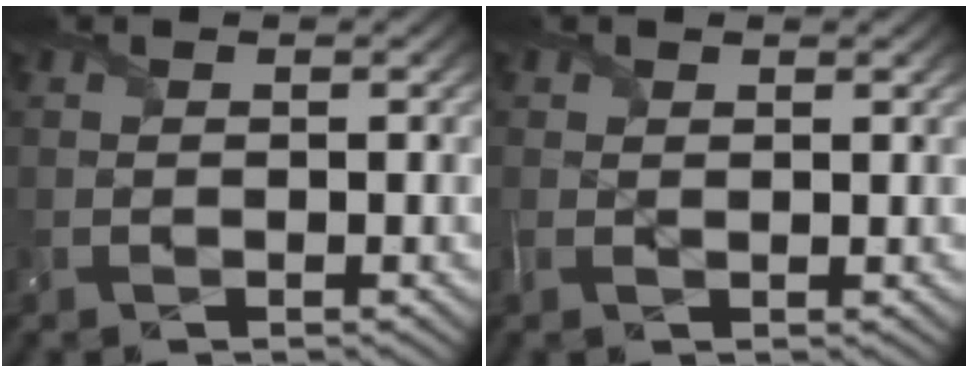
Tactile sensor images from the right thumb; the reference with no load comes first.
{"total": 1.4, "force": [0.7, 0.9, 0.7], "torque": [-0.018, -0.001, 0.012]}